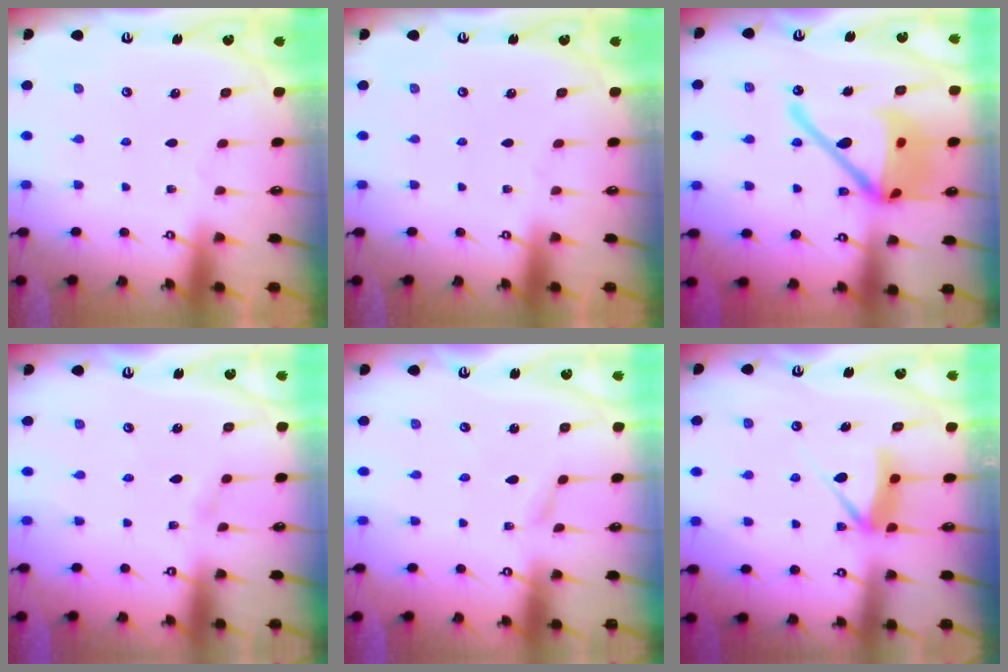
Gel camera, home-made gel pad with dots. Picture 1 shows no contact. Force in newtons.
{"total": 0.0}
{"total": 22.0, "press": 21.8, "slide": 2.8}
{"total": 2.2, "press": 2.2, "slide": 0.3}
{"total": 2.2, "press": 2.2, "slide": 0.1}
{"total": 8.7, "press": 8.6, "slide": 0.9}